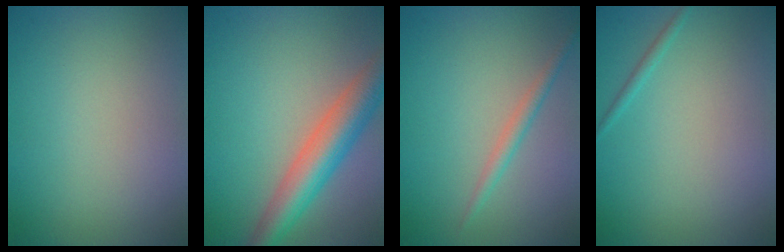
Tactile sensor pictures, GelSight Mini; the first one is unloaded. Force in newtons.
{"total": 6.4, "press": 6.4, "slide": 0.3}
{"total": 1.5, "press": 1.5, "slide": 0.1}
{"total": 0.6, "press": 0.6, "slide": 0.1}